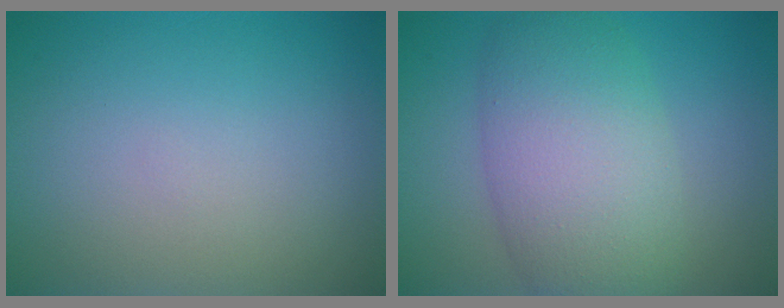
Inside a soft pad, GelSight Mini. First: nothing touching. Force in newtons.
{"total": 8.1, "press": 8.1, "slide": 0.3}